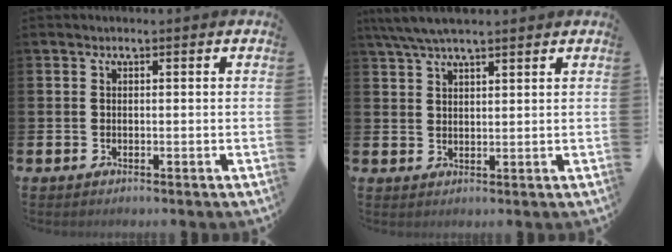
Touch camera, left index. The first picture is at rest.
{"total": 5.0, "force": [4.3, 0.9, 2.5], "torque": [-0.054, -0.007, 0.077]}